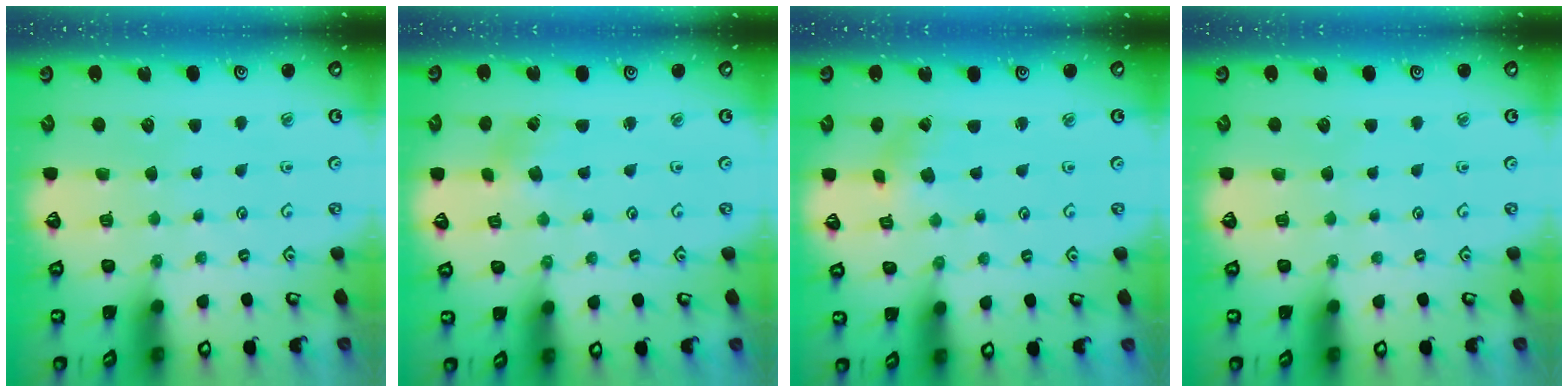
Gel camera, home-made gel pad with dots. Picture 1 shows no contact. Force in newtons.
{"total": 2.8, "press": 2.8, "slide": 0.3}
{"total": 1.0, "press": 1.0, "slide": 0.2}
{"total": 0.0}